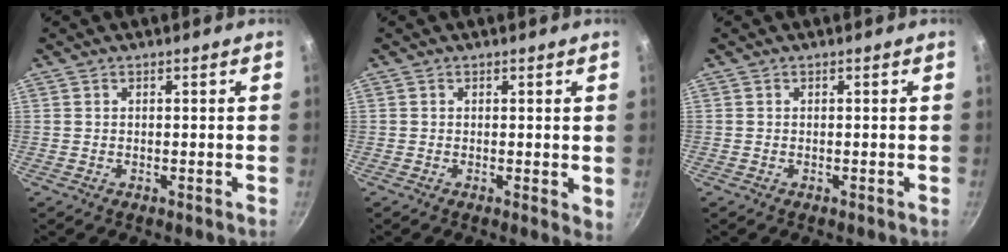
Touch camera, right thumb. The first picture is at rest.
{"total": 2.2, "force": [0.1, 1.0, 1.9], "torque": [-0.023, -0.006, 0.000]}
{"total": 0.0}